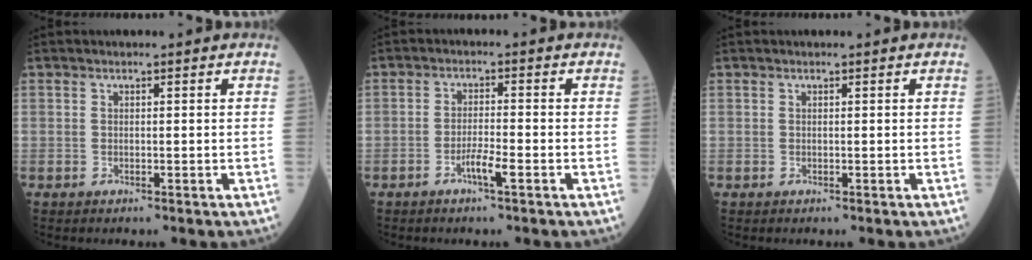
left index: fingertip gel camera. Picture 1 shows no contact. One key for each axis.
{"total": 3.2, "fx": -1.8, "fy": 0.1, "fz": 2.7, "tx": -0.053, "ty": -0.002, "tz": -0.035}
{"total": 0.0}